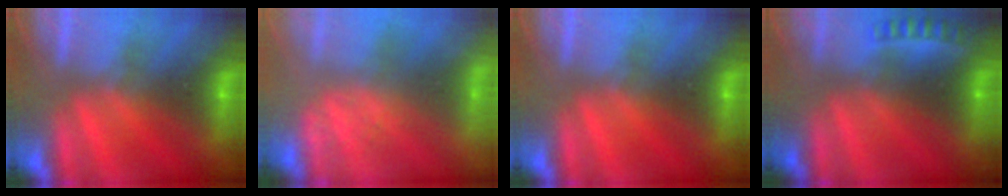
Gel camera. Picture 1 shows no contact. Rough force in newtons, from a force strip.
{"total": 2.4}
{"total": 0.0}
{"total": 2.4}